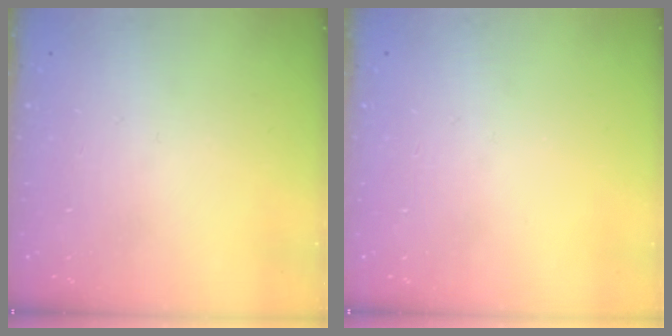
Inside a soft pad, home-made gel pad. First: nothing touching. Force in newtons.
{"total": 0.0}